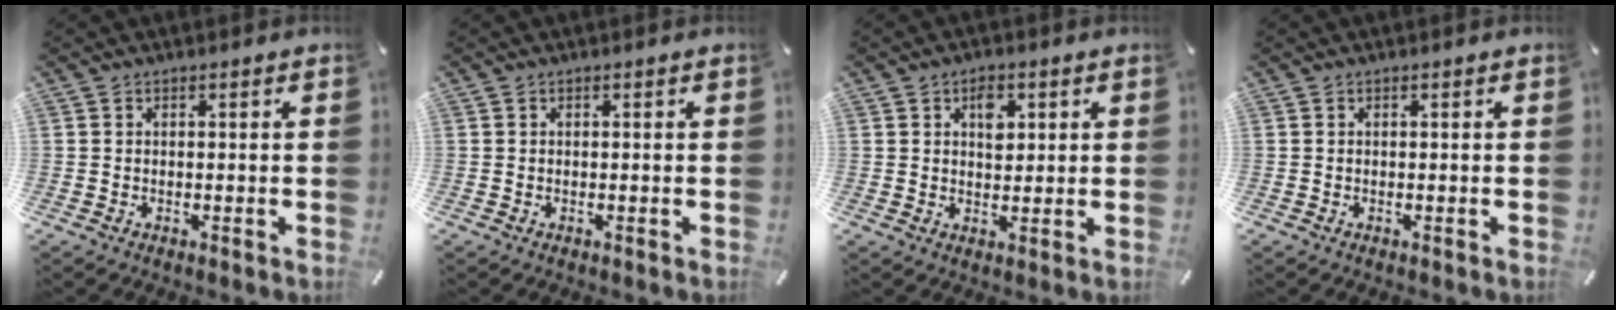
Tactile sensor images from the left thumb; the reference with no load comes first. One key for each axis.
{"total": 0.0}
{"total": 4.5, "fx": 1.7, "fy": 3.1, "fz": 2.8, "tx": -0.021, "ty": -0.009, "tz": 0.020}
{"total": 0.0}